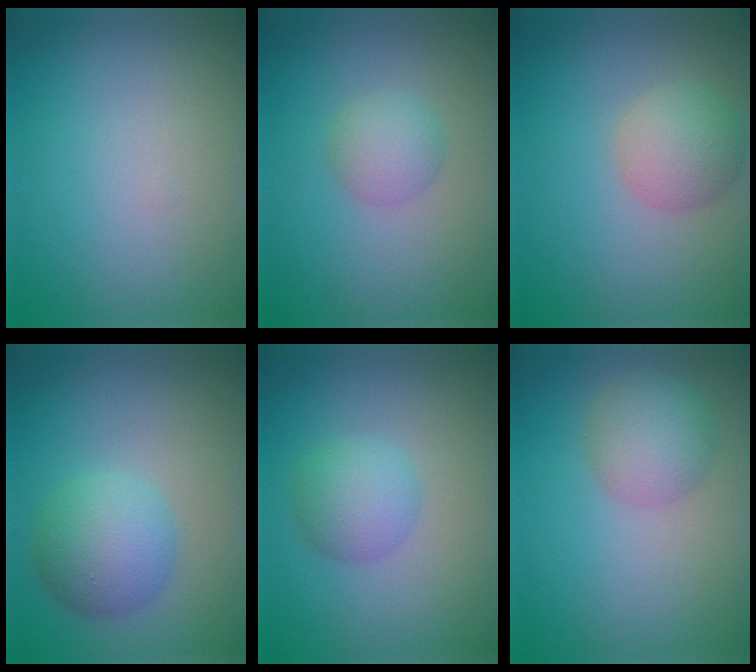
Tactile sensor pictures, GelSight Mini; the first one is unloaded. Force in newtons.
{"total": 2.4, "press": 2.4, "slide": 0.1}
{"total": 3.4, "press": 3.4, "slide": 0.2}
{"total": 4.7, "press": 4.7, "slide": 0.2}
{"total": 3.2, "press": 3.2, "slide": 0.0}
{"total": 3.6, "press": 3.6, "slide": 0.1}